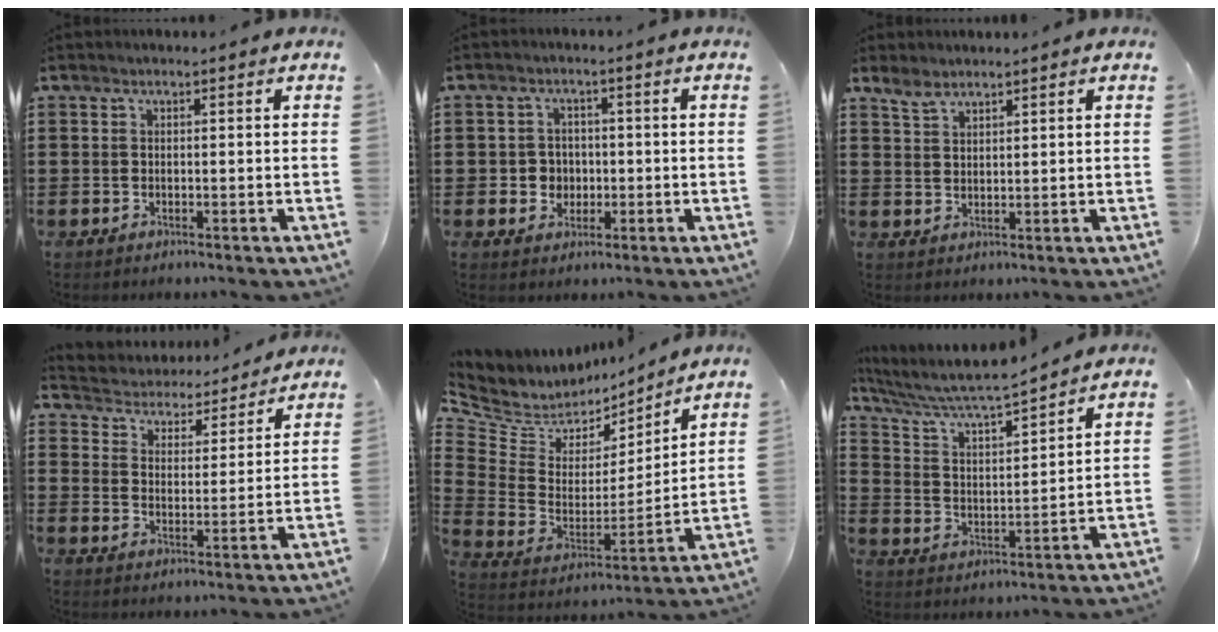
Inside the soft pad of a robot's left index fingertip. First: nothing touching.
{"total": 3.2, "force": [-0.5, 3.0, 1.0], "torque": [-0.032, 0.005, -0.014]}
{"total": 2.7, "force": [2.2, 1.1, 1.0], "torque": [-0.025, 0.002, 0.043]}
{"total": 4.2, "force": [4.1, 0.3, -0.3], "torque": [-0.022, -0.036, 0.066]}
{"total": 6.1, "force": [4.6, 3.9, 0.9], "torque": [-0.063, -0.043, 0.080]}
{"total": 6.3, "force": [5.8, 0.3, 2.5], "torque": [-0.074, -0.037, 0.095]}